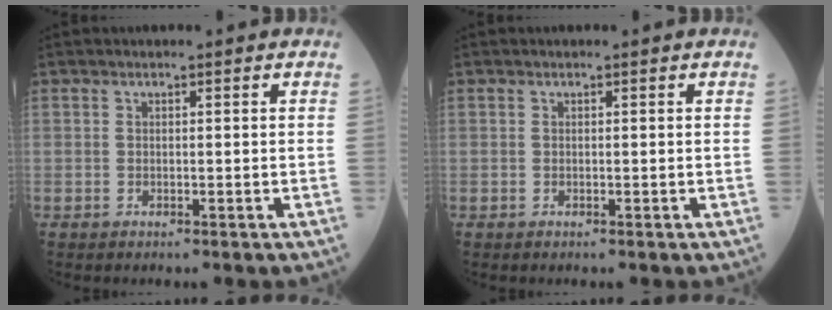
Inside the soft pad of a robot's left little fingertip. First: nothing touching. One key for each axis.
{"total": 0.0}